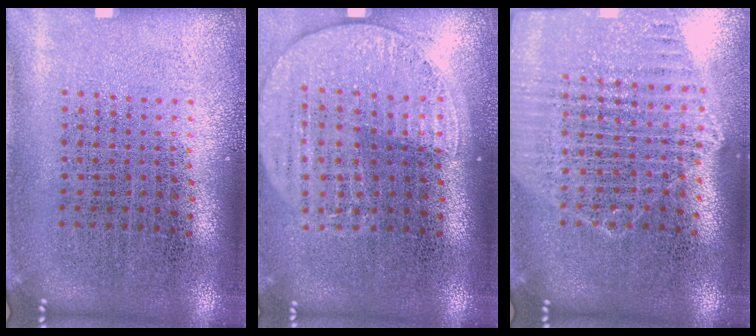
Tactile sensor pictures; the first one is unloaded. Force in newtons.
{"total": 1.4, "press": 1.3, "slide": 0.5}
{"total": 1.4, "press": 1.4, "slide": 0.3}